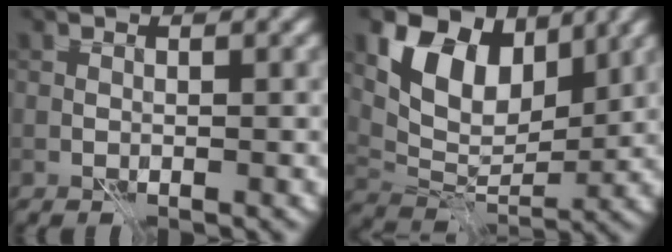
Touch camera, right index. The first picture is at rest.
{"total": 8.3, "force": [3.9, 5.2, 5.2], "torque": [-0.088, -0.006, 0.069]}